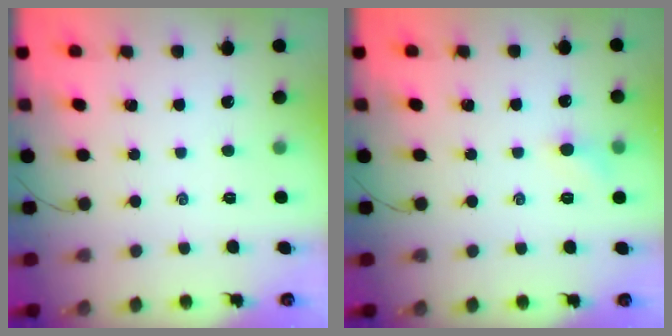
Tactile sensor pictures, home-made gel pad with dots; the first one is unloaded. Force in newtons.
{"total": 5.4, "press": 5.1, "slide": 1.5}